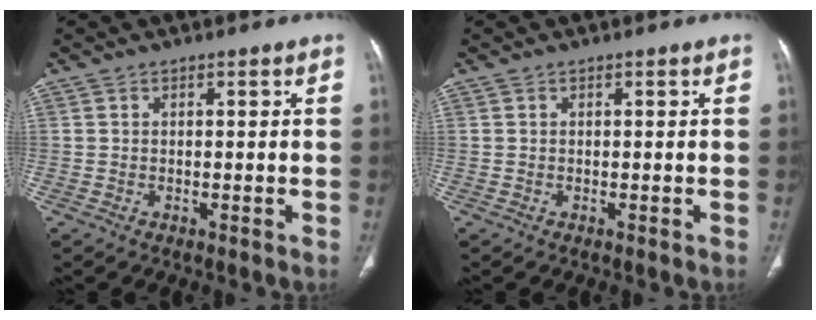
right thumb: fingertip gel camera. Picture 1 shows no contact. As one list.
[{"total": 0.0}]